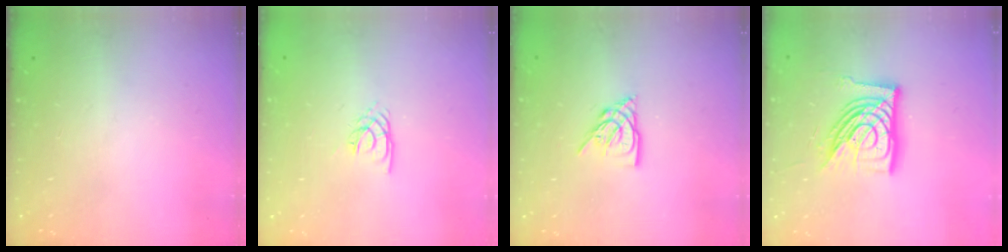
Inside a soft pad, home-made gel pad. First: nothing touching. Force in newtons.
{"total": 2.1, "press": 2.1, "slide": 0.4}
{"total": 6.1, "press": 6.1, "slide": 0.4}
{"total": 16.7, "press": 16.6, "slide": 1.9}